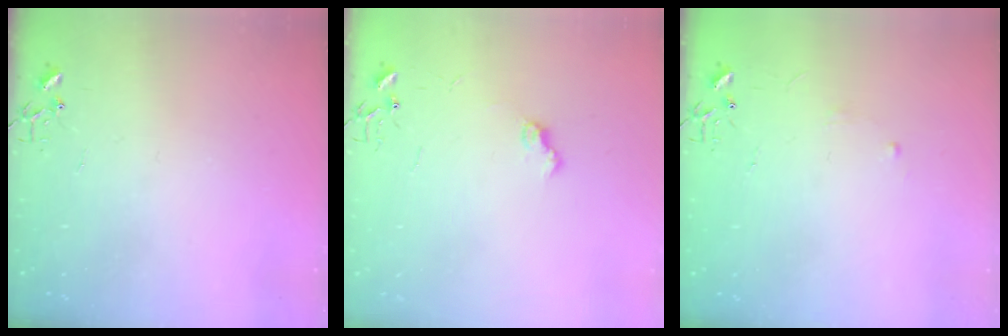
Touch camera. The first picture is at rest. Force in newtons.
{"total": 6.4, "press": 6.4, "slide": 0.8}
{"total": 2.9, "press": 2.8, "slide": 0.5}